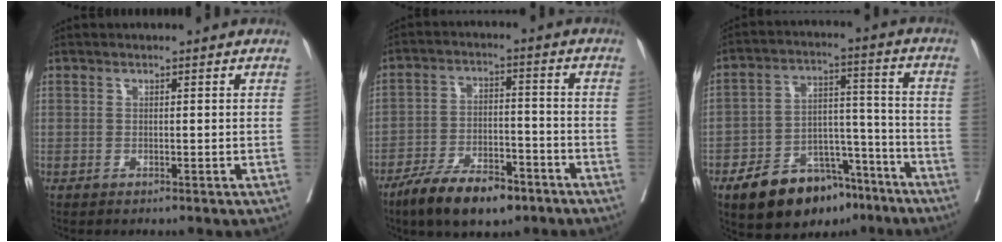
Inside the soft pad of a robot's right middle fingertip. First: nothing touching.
{"total": 11.0, "force": [-7.8, 4.0, 6.6], "torque": [-0.114, -0.006, -0.136]}
{"total": 13.4, "force": [-9.3, 6.8, 6.8], "torque": [-0.100, 0.024, -0.145]}